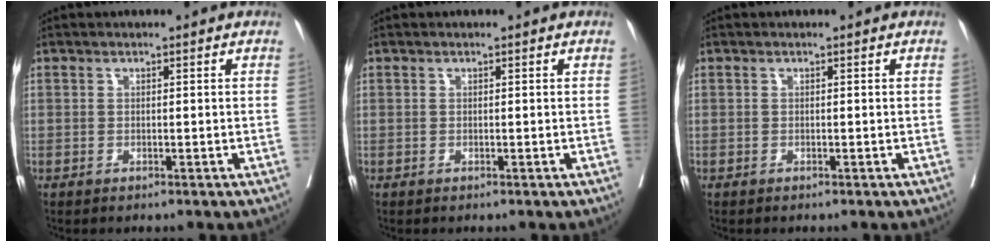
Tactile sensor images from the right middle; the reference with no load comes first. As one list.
[{"total": 0.0}, {"total": 0.0}]